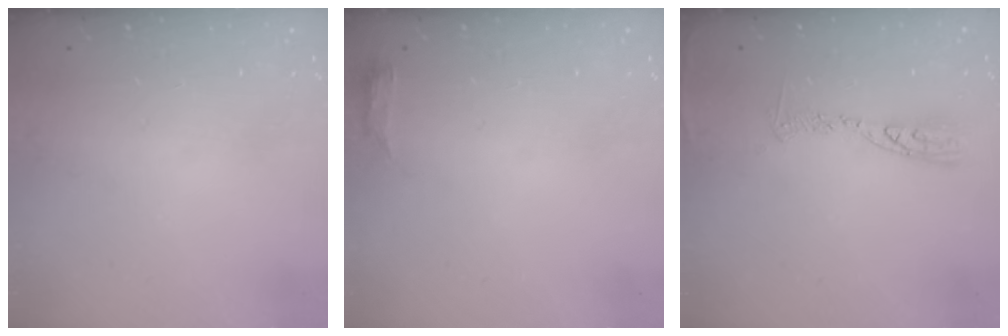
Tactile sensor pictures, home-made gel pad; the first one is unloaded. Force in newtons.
{"total": 5.1, "press": 5.0, "slide": 0.9}
{"total": 8.8, "press": 8.8, "slide": 0.9}